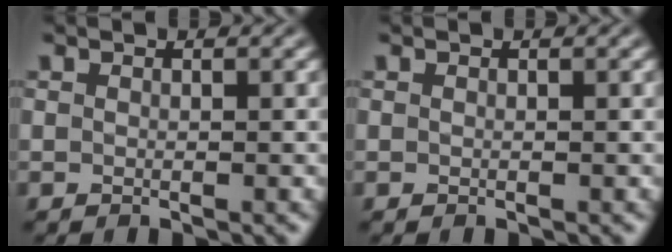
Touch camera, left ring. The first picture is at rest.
{"total": 0.0}